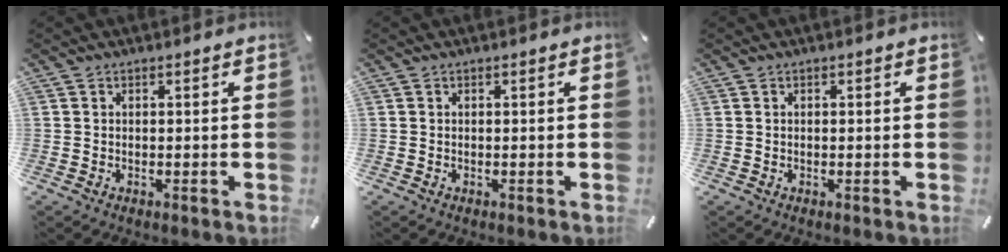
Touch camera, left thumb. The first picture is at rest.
{"total": 0.0}
{"total": 0.0}